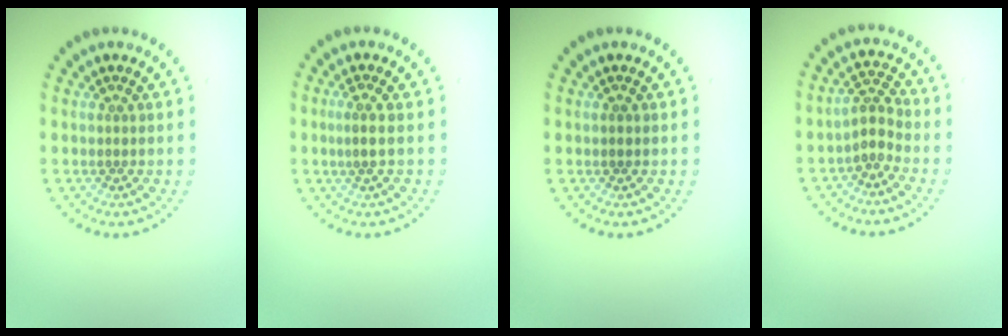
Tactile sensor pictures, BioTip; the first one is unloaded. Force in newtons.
{"total": 1.6, "press": 1.2, "slide": 1.0}
{"total": 0.7, "press": 0.7, "slide": 0.1}
{"total": 2.2, "press": 1.6, "slide": 1.4}